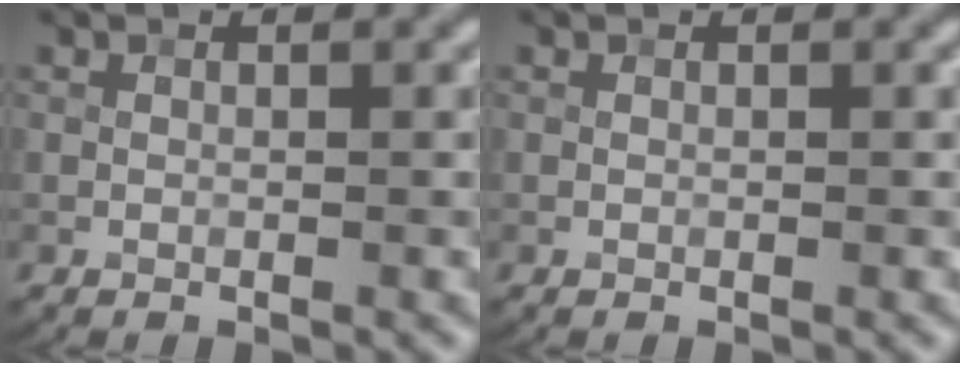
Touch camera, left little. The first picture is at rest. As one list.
[{"total": 0.0}]